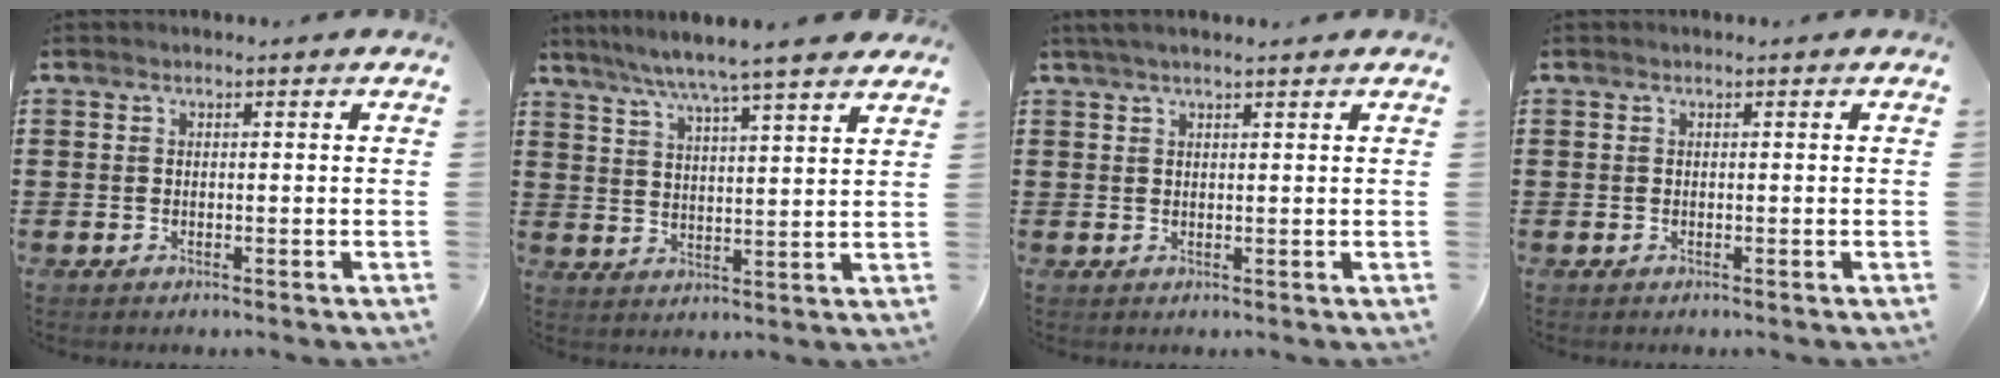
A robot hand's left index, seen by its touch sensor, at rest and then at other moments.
{"total": 6.2, "force": [5.4, -0.9, 2.9], "torque": [-0.076, -0.030, 0.090]}
{"total": 1.9, "force": [1.4, 0.0, 1.2], "torque": [-0.025, 0.001, 0.026]}
{"total": 0.0}